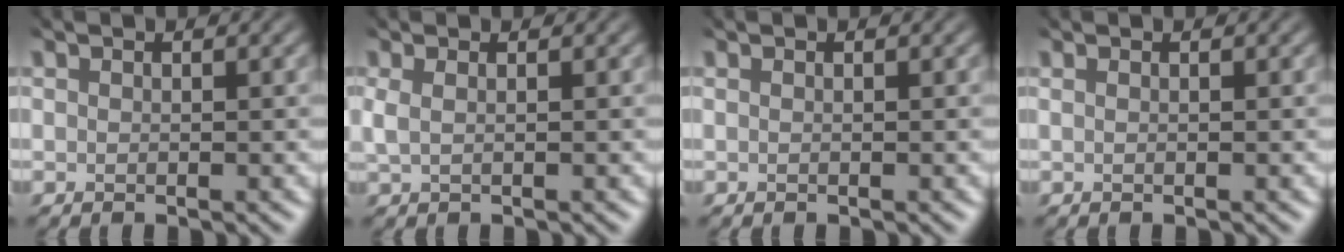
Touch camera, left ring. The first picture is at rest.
{"total": 0.6, "force": [-0.2, 0.0, 0.5], "torque": [-0.023, -0.002, 0.002]}
{"total": 0.0}
{"total": 0.6, "force": [0.2, 0.3, 0.5], "torque": [0.000, 0.005, -0.004]}